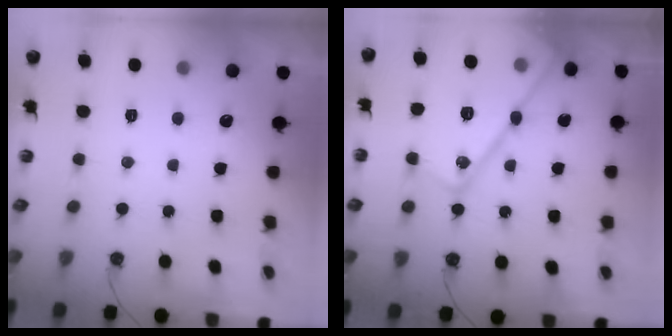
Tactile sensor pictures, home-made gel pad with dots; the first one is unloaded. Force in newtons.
{"total": 24.7, "press": 24.5, "slide": 2.7}